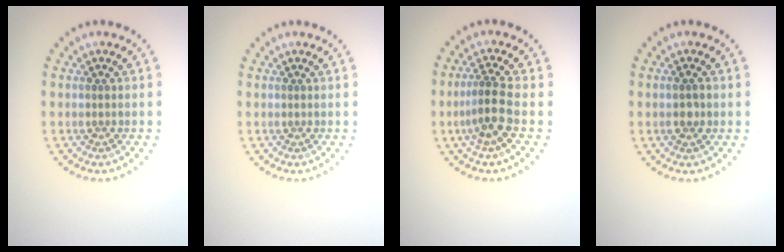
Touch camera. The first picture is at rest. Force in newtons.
{"total": 0.0}
{"total": 2.9, "press": 2.3, "slide": 1.8}
{"total": 1.6, "press": 1.5, "slide": 0.5}